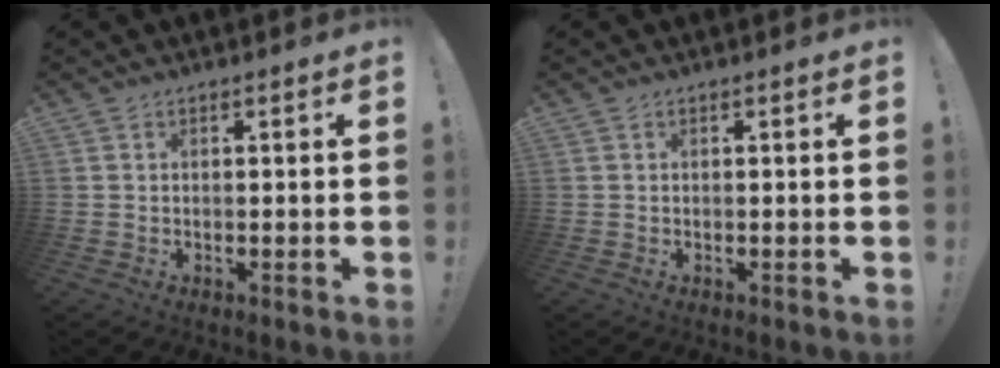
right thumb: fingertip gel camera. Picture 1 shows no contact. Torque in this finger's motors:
{"motor_torque": [0.00, 0.00, 0.00, 0.00, 0.00]}